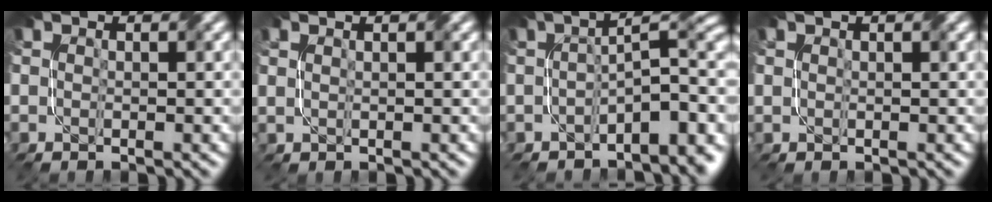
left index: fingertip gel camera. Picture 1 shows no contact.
{"total": 2.2, "force": [1.4, 0.9, 1.4], "torque": [-0.015, 0.003, 0.009]}
{"total": 9.0, "force": [-2.4, 3.4, 7.9], "torque": [-0.096, 0.008, -0.035]}
{"total": 1.1, "force": [0.9, 0.3, 0.7], "torque": [-0.013, -0.001, 0.011]}